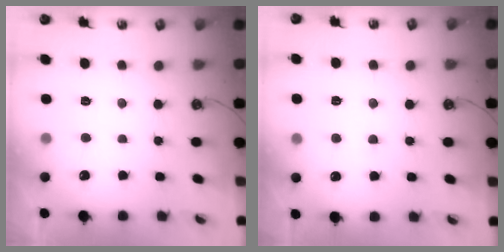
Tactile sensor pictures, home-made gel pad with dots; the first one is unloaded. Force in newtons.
{"total": 2.9, "press": 2.8, "slide": 0.8}